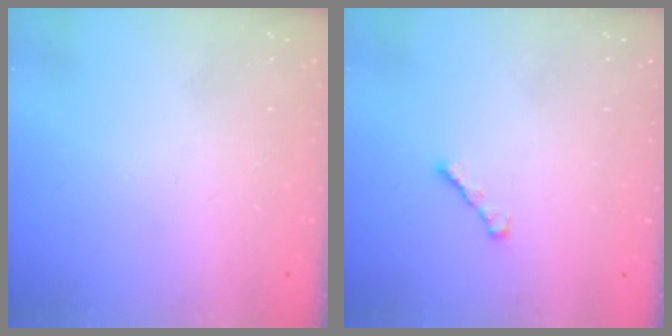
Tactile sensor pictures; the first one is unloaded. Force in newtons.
{"total": 2.5, "press": 2.4, "slide": 0.6}